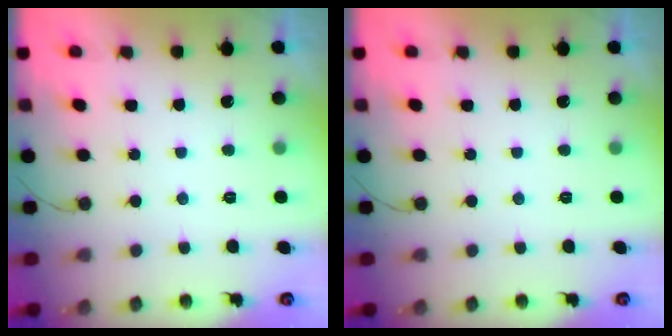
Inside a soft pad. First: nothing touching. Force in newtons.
{"total": 0.0}